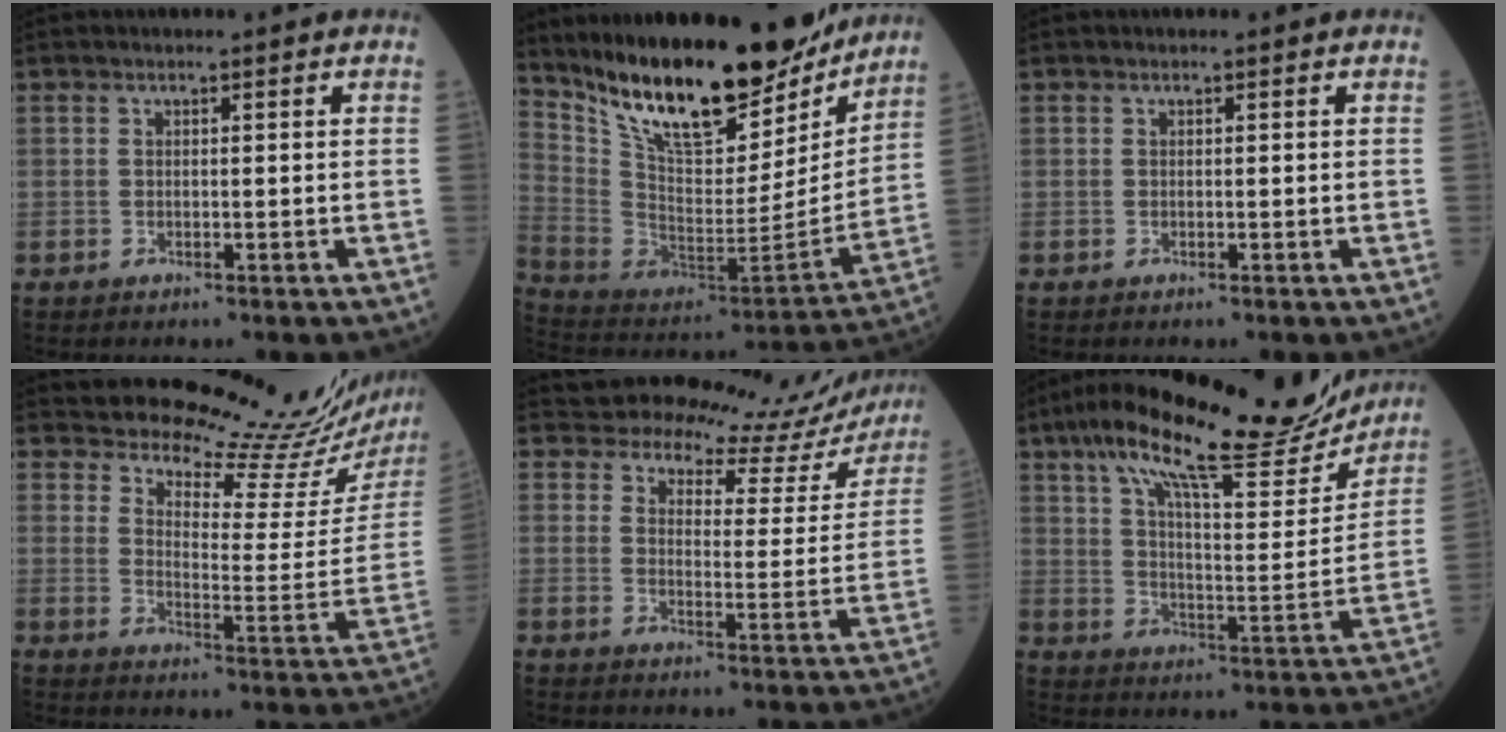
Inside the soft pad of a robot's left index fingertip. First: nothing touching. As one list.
[{"total": 24.6, "force": [19.5, 7.3, 13.1], "torque": [-0.225, -0.033, 0.318]}, {"total": 0.0}, {"total": 17.1, "force": [16.8, 0.6, 3.2], "torque": [-0.043, -0.117, 0.198]}, {"total": 16.1, "force": [15.6, 3.8, 0.8], "torque": [0.016, -0.065, 0.160]}, {"total": 24.1, "force": [19.4, 4.4, 13.7], "torque": [-0.221, 0.016, 0.278]}]